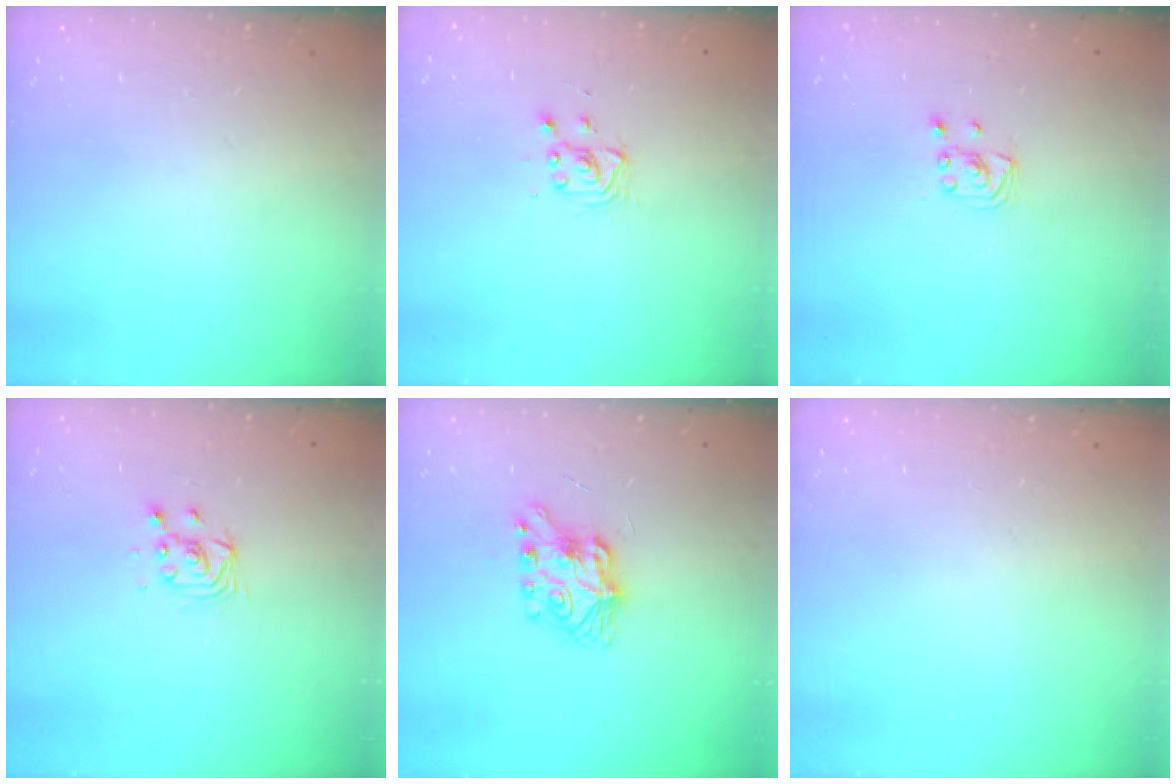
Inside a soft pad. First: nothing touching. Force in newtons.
{"total": 2.8, "press": 2.8, "slide": 0.4}
{"total": 1.9, "press": 1.9, "slide": 0.1}
{"total": 3.3, "press": 3.3, "slide": 0.3}
{"total": 7.9, "press": 7.9, "slide": 0.3}
{"total": 0.0}